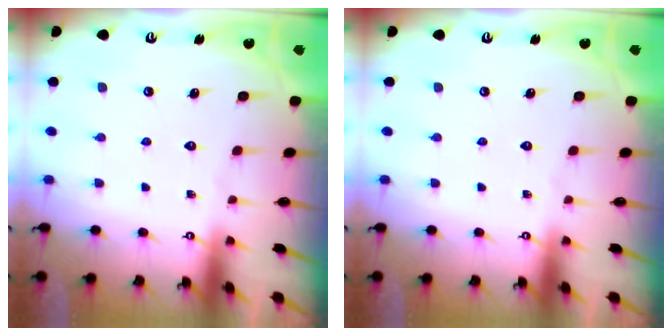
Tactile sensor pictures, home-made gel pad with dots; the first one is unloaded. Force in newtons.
{"total": 0.0}